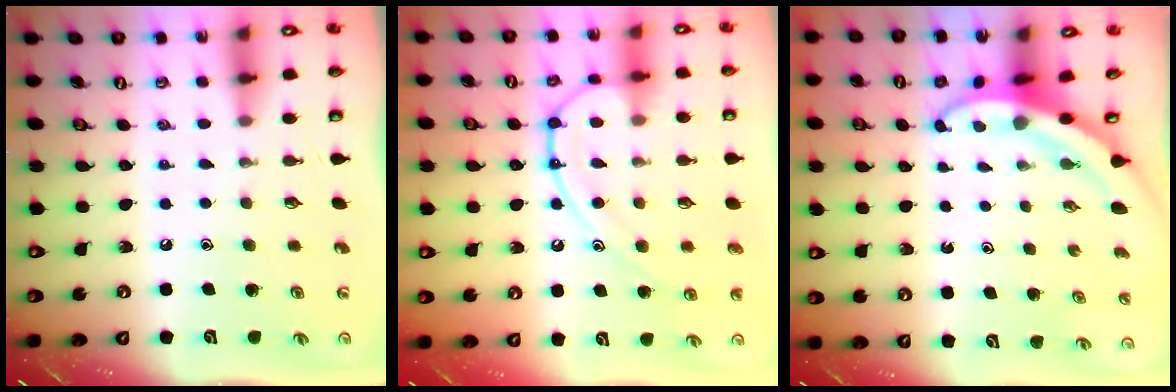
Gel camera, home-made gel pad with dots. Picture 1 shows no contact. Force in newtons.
{"total": 13.2, "press": 13.1, "slide": 1.4}
{"total": 3.9, "press": 3.9, "slide": 0.5}